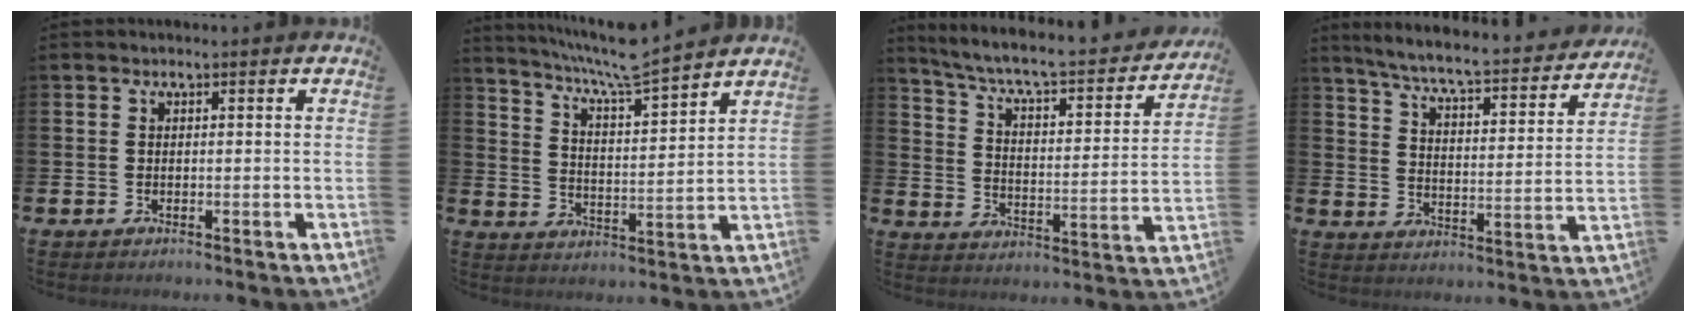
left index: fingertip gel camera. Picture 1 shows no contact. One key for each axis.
{"total": 7.5, "fx": 7.1, "fy": 0.0, "fz": 2.5, "tx": -0.076, "ty": -0.045, "tz": 0.124}
{"total": 6.0, "fx": 5.8, "fy": 0.1, "fz": 1.7, "tx": -0.050, "ty": -0.040, "tz": 0.100}
{"total": 6.3, "fx": 5.7, "fy": 0.4, "fz": 2.6, "tx": -0.082, "ty": -0.045, "tz": 0.092}